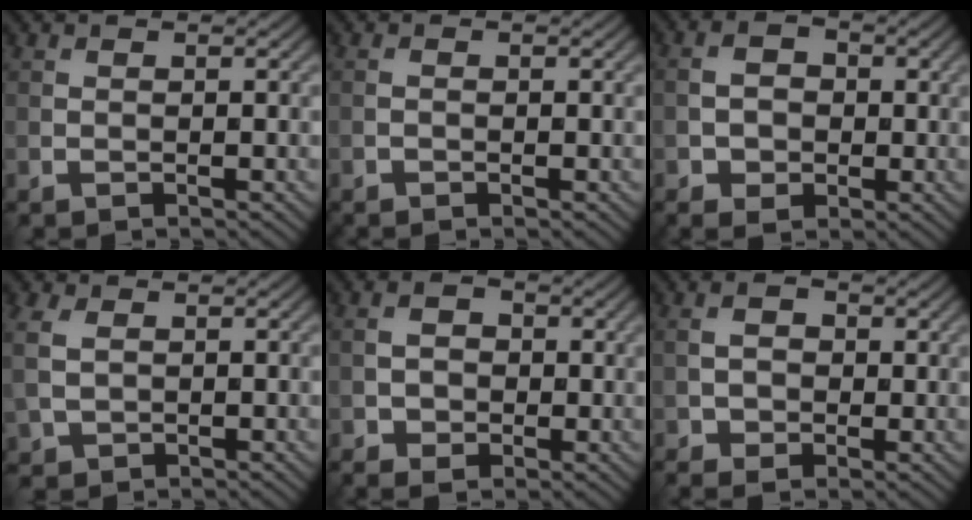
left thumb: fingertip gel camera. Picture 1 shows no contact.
{"total": 0.5, "force": [-0.4, 0.3, 0.3], "torque": [-0.007, 0.001, -0.007]}
{"total": 4.1, "force": [-0.9, 3.3, 2.3], "torque": [-0.039, -0.003, -0.017]}
{"total": 3.9, "force": [0.7, 2.8, 2.6], "torque": [-0.084, 0.004, 0.016]}
{"total": 3.6, "force": [-0.7, 2.8, 2.1], "torque": [-0.036, -0.001, -0.010]}
{"total": 3.6, "force": [-0.4, 2.7, 2.4], "torque": [-0.046, 0.000, -0.001]}